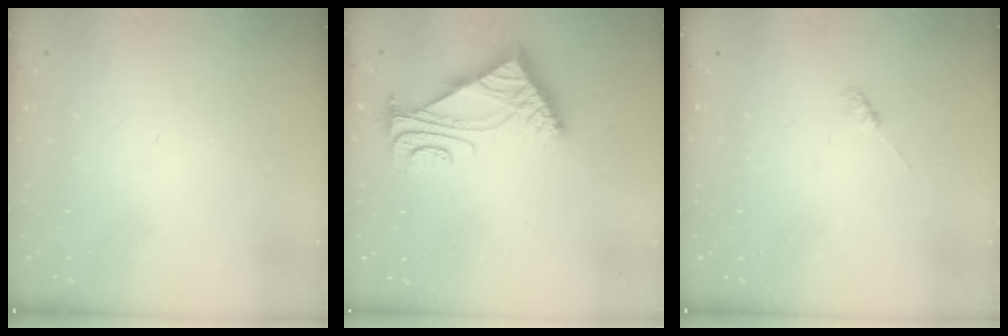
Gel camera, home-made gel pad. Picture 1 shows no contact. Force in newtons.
{"total": 5.5, "press": 5.4, "slide": 0.7}
{"total": 2.3, "press": 2.3, "slide": 0.3}